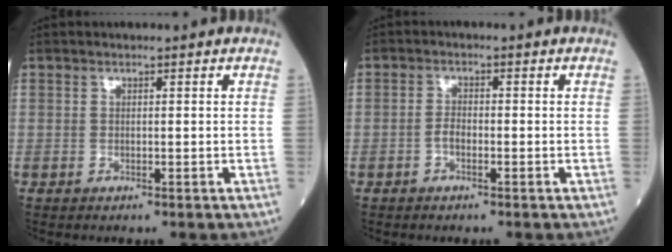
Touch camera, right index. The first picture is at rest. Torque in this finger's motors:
{"motor_torque": [0.02, 0.12, 0.01, 0.00]}